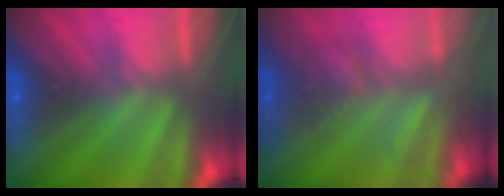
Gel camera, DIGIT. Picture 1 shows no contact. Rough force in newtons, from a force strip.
{"total": 3.3}